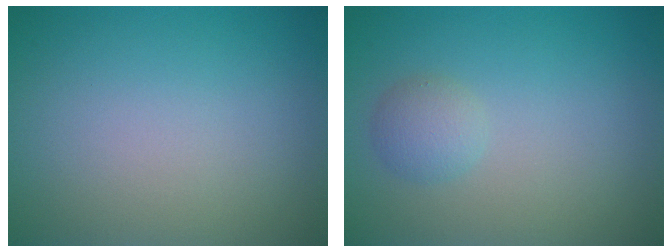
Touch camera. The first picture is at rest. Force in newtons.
{"total": 1.7, "press": 1.7, "slide": 0.0}